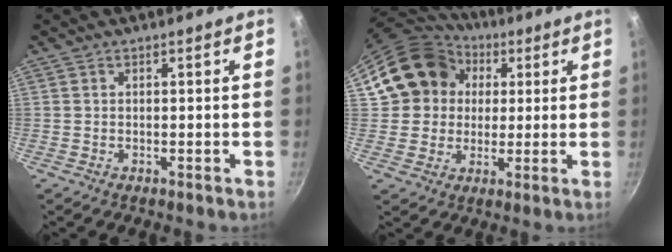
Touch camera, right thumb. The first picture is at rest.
{"total": 16.2, "force": [3.8, 14.3, 6.6], "torque": [-0.095, 0.029, 0.060]}